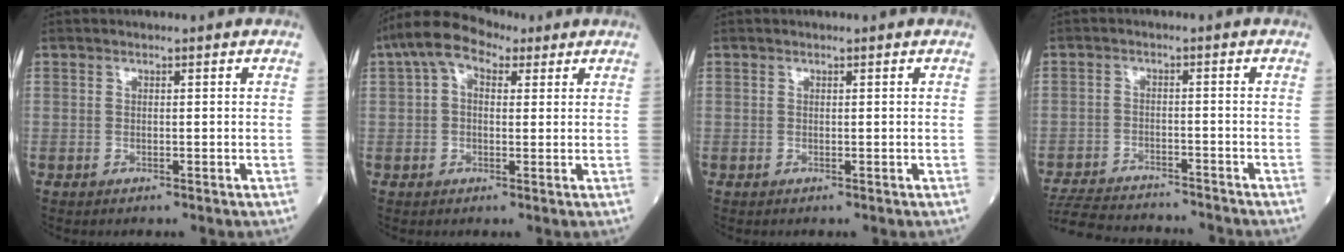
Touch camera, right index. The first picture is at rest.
{"total": 7.1, "force": [3.2, 4.0, 5.0], "torque": [-0.103, 0.047, 0.052]}
{"total": 0.0}
{"total": 13.4, "force": [-12.6, 2.6, 3.8], "torque": [-0.076, -0.002, -0.187]}